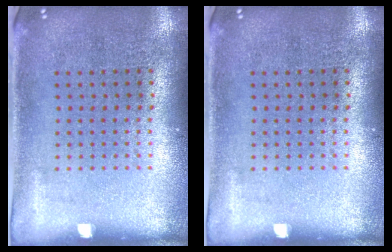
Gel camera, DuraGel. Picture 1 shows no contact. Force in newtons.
{"total": 0.0}